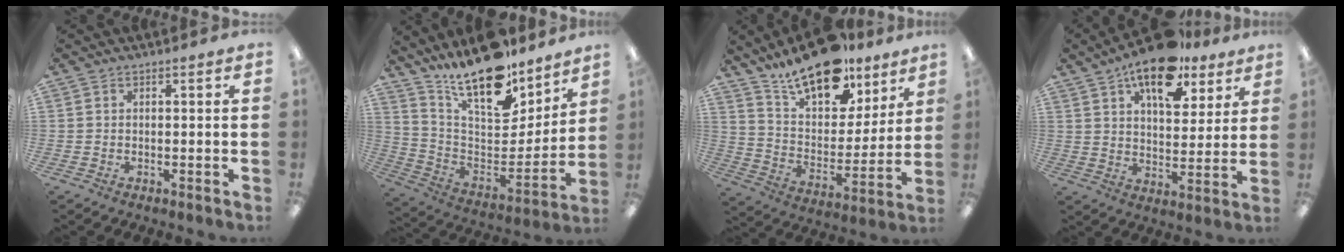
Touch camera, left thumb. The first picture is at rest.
{"total": 20.0, "force": [16.7, 6.6, 8.8], "torque": [-0.143, -0.126, 0.289]}
{"total": 20.1, "force": [15.4, 9.1, 9.4], "torque": [-0.160, -0.101, 0.271]}
{"total": 16.2, "force": [11.0, 7.4, 9.3], "torque": [-0.139, -0.054, 0.187]}